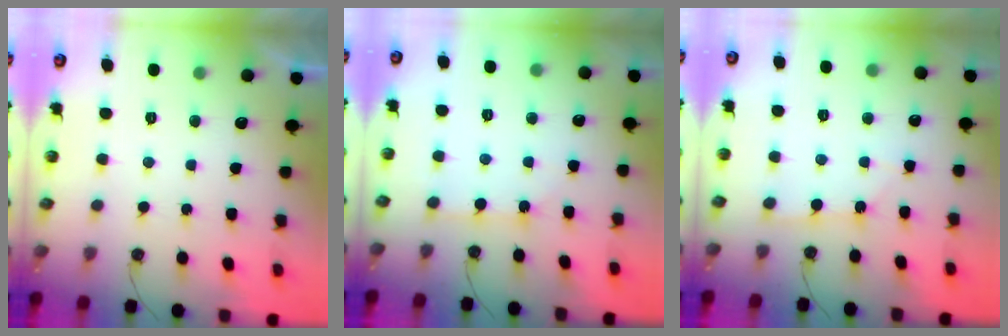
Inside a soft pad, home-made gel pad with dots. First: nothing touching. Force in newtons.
{"total": 2.6, "press": 2.6, "slide": 0.4}
{"total": 1.3, "press": 1.3, "slide": 0.2}